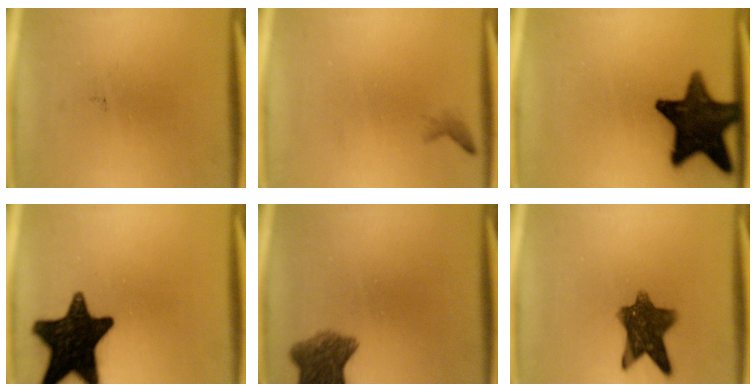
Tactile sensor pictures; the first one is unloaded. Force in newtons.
{"total": 0.7}
{"total": 15.8}
{"total": 16.7}
{"total": 6.6}
{"total": 9.7}